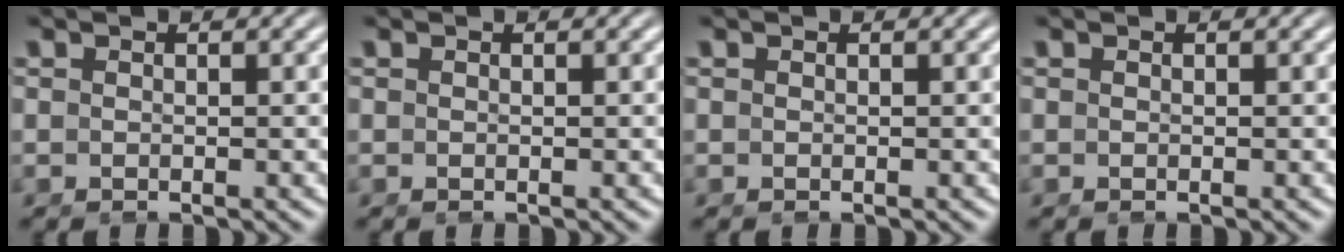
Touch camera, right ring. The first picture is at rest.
{"total": 0.0}
{"total": 0.0}
{"total": 0.0}